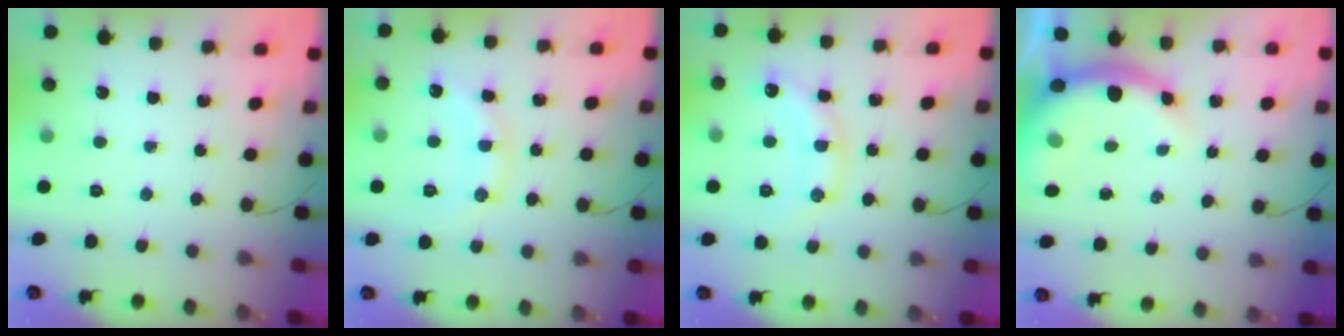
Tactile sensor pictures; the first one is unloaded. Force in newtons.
{"total": 11.8, "press": 11.7, "slide": 0.8}
{"total": 12.8, "press": 12.8, "slide": 0.3}
{"total": 7.2, "press": 7.0, "slide": 1.7}